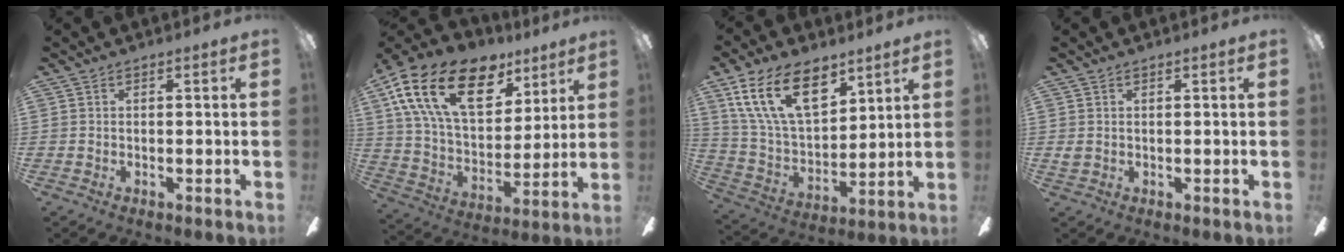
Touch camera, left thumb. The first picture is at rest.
{"total": 23.5, "force": [12.5, 13.4, 14.7], "torque": [-0.271, -0.054, 0.222]}
{"total": 19.9, "force": [10.8, 10.6, 13.0], "torque": [-0.257, -0.042, 0.195]}
{"total": 1.0, "force": [0.4, 0.8, 0.4], "torque": [-0.010, 0.002, 0.008]}